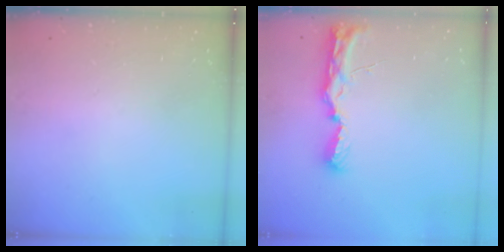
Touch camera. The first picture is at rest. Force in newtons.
{"total": 9.6, "press": 9.3, "slide": 2.4}